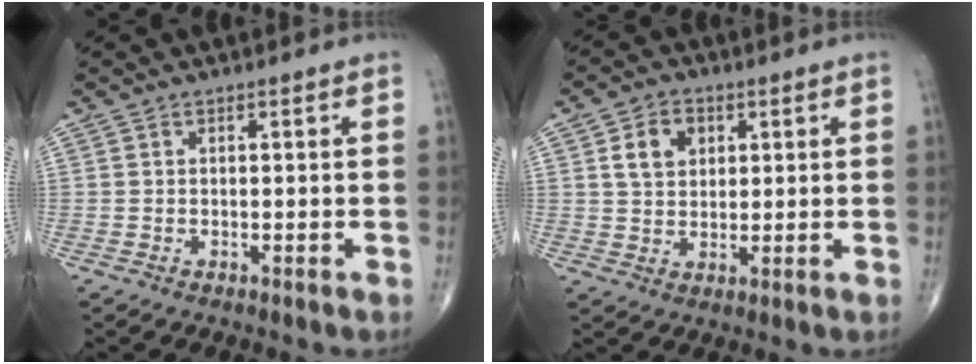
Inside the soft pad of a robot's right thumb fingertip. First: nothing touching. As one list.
[{"total": 6.4, "force": [2.2, 4.9, 3.6], "torque": [-0.040, -0.005, 0.036]}]